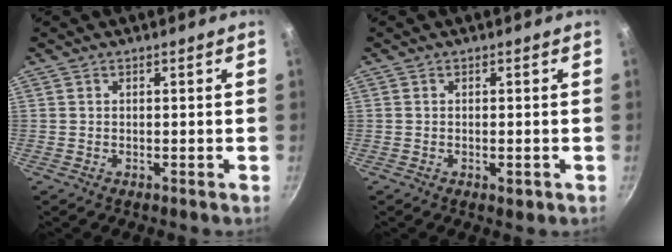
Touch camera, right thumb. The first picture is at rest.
{"total": 1.7, "force": [-0.6, 0.7, 1.4], "torque": [-0.023, -0.001, -0.009]}